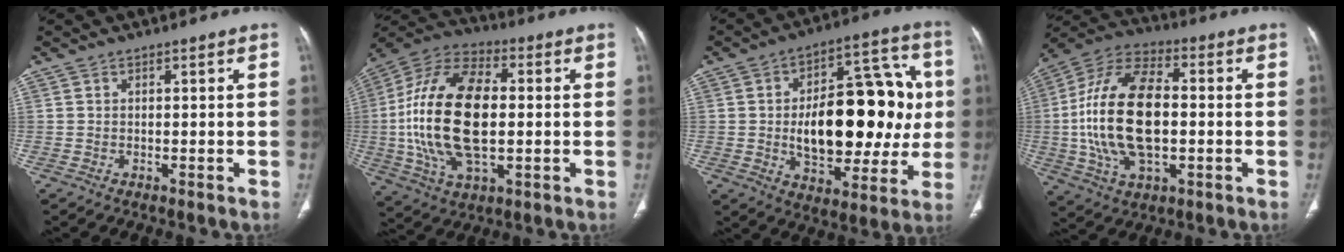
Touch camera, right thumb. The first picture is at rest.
{"total": 23.2, "force": [-0.2, 12.3, 19.7], "torque": [-0.397, 0.011, -0.005]}
{"total": 26.3, "force": [0.1, 14.0, 22.2], "torque": [-0.286, 0.021, 0.011]}
{"total": 21.2, "force": [-0.9, 11.4, 17.8], "torque": [-0.351, 0.018, -0.015]}